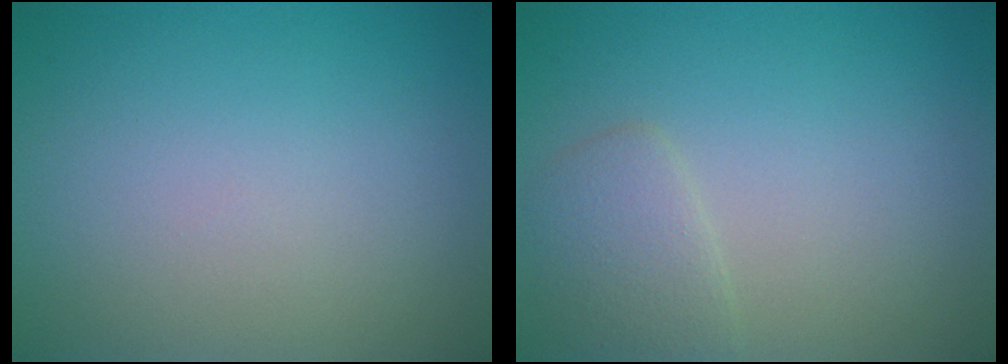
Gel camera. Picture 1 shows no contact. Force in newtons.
{"total": 2.1, "press": 2.1, "slide": 0.2}